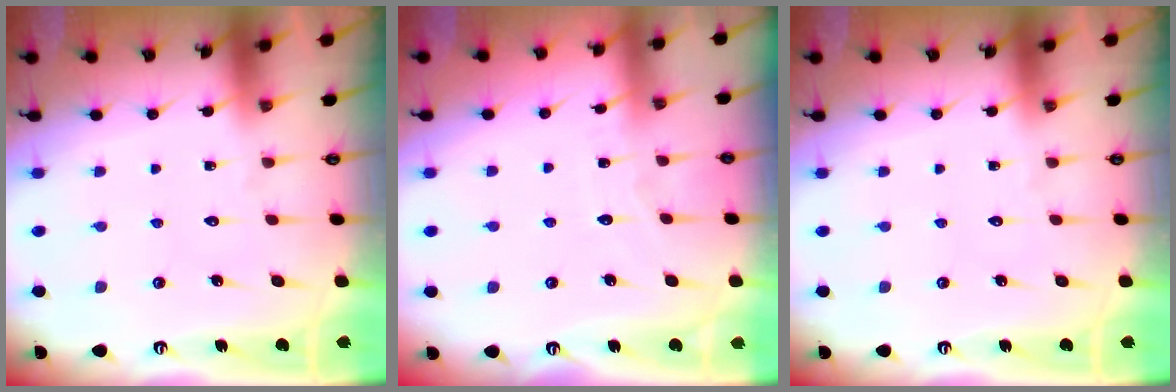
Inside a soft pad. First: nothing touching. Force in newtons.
{"total": 2.5, "press": 2.5, "slide": 0.4}
{"total": 0.0}